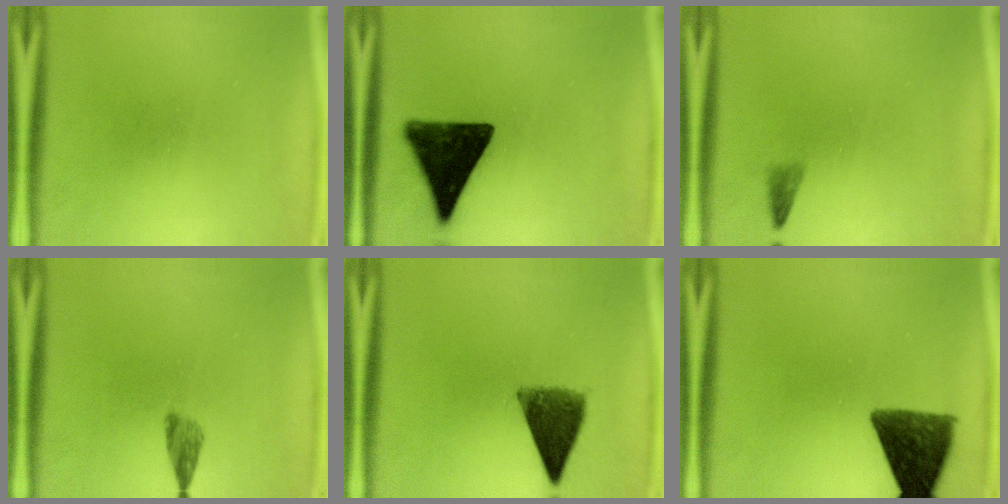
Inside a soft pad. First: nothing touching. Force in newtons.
{"total": 15.0}
{"total": 1.2}
{"total": 2.1}
{"total": 8.3}
{"total": 11.0}